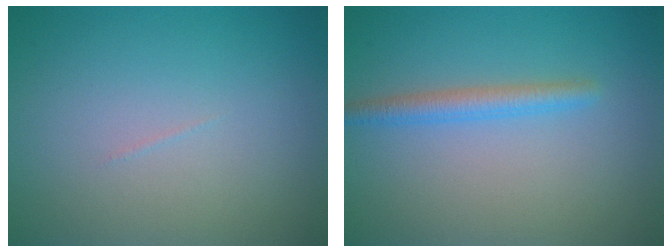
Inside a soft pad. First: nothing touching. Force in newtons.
{"total": 2.2, "press": 2.1, "slide": 0.1}